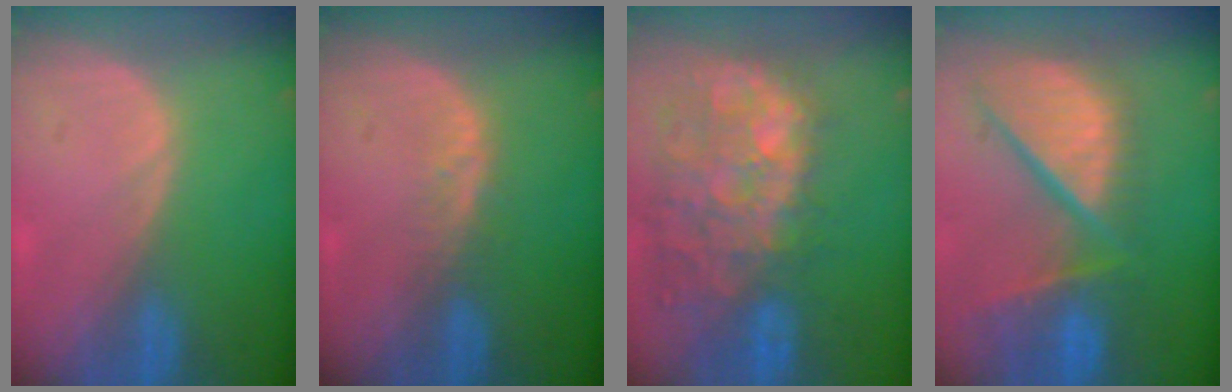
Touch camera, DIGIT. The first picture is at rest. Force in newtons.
{"total": 2.1, "press": 2.1, "slide": 0.2}
{"total": 13.4, "press": 11.6, "slide": 6.7}
{"total": 12.7, "press": 10.5, "slide": 7.1}